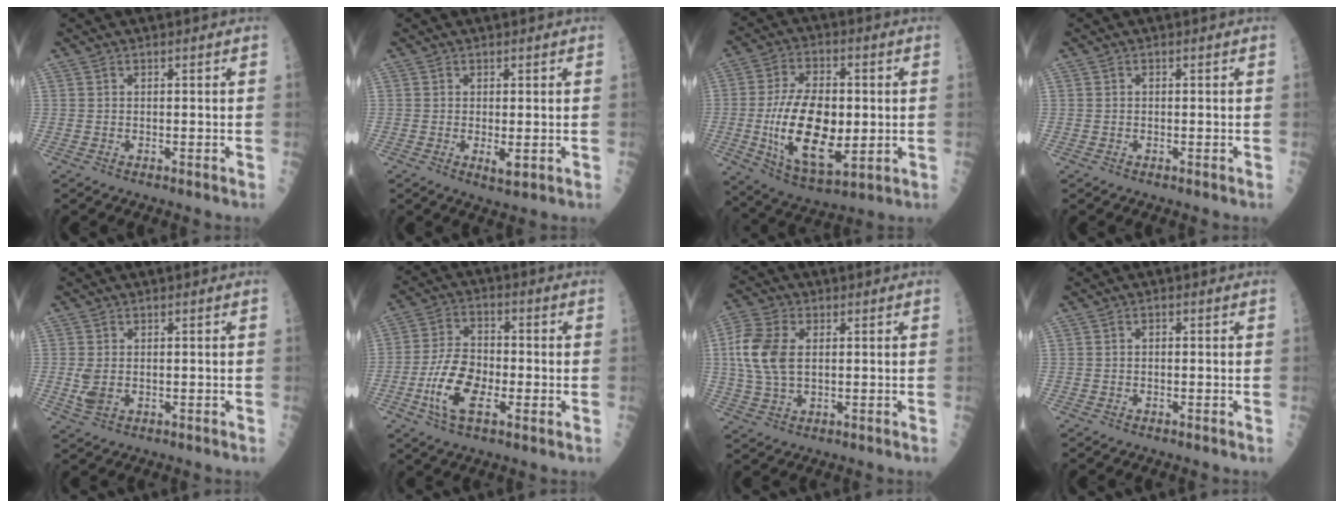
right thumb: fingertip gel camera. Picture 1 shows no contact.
{"total": 2.5, "force": [-0.3, 1.0, 2.3], "torque": [-0.037, -0.007, -0.002]}
{"total": 18.9, "force": [-1.5, 9.4, 16.3], "torque": [-0.284, -0.008, -0.015]}
{"total": 0.0}
{"total": 3.5, "force": [-0.1, 2.4, 2.6], "torque": [-0.059, -0.005, 0.003]}
{"total": 11.7, "force": [-2.8, 5.8, 9.8], "torque": [-0.182, 0.015, -0.059]}
{"total": 10.8, "force": [1.5, 6.4, 8.6], "torque": [-0.192, 0.006, 0.027]}
{"total": 0.9, "force": [0.0, 0.5, 0.7], "torque": [-0.009, 0.001, -0.002]}